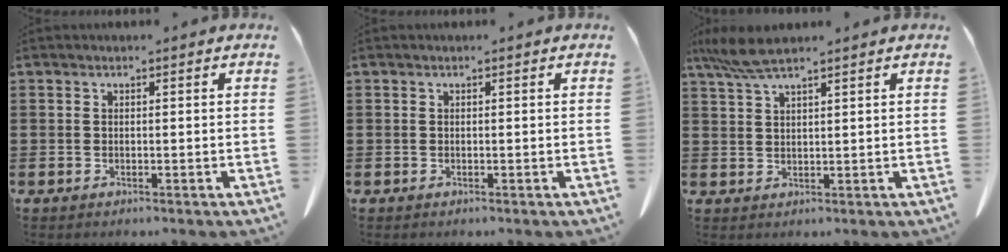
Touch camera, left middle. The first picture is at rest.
{"total": 0.0}
{"total": 5.3, "force": [4.0, 0.7, 3.4], "torque": [-0.076, -0.002, 0.074]}